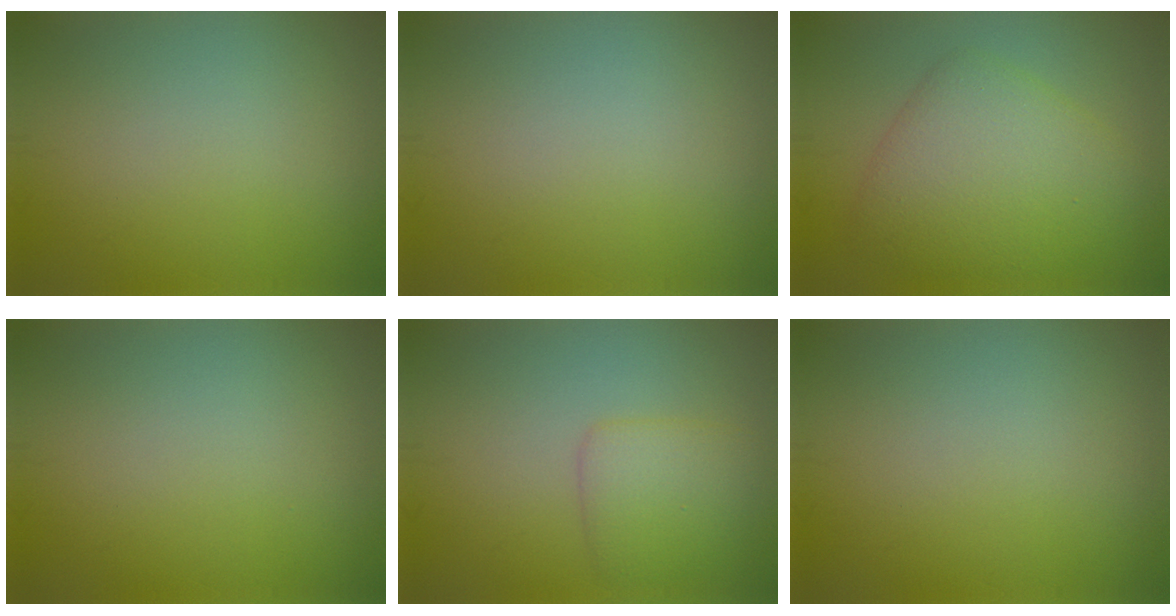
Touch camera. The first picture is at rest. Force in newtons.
{"total": 0.0}
{"total": 6.5, "press": 6.5, "slide": 0.1}
{"total": 0.0}
{"total": 2.8, "press": 2.8, "slide": 0.2}
{"total": 0.0}